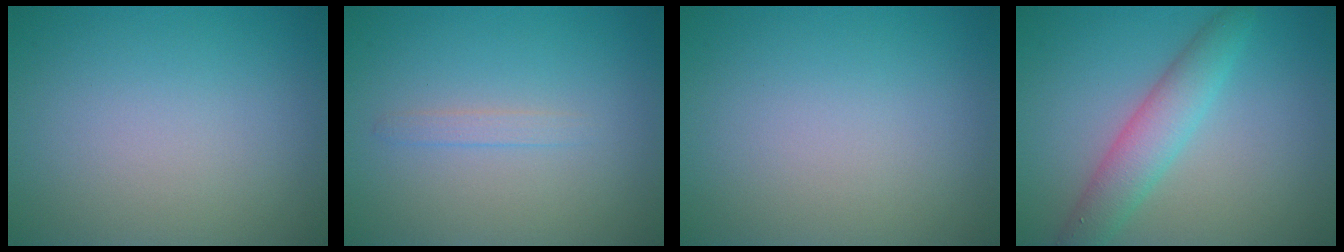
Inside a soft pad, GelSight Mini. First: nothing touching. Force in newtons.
{"total": 0.9, "press": 0.9, "slide": 0.1}
{"total": 0.0}
{"total": 3.9, "press": 3.9, "slide": 0.0}